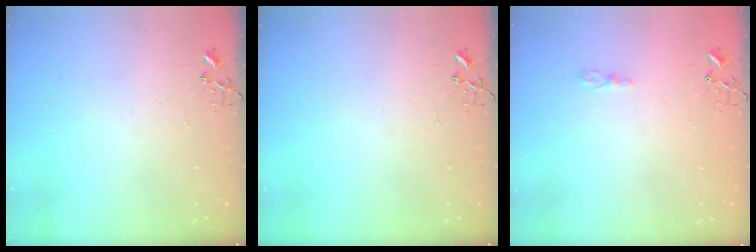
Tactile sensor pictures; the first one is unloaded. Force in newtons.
{"total": 0.0}
{"total": 3.5, "press": 3.5, "slide": 0.5}